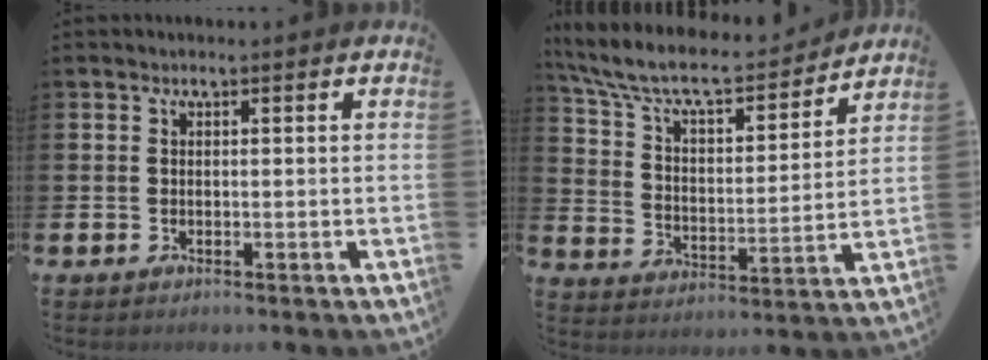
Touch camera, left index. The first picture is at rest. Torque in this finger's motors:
{"motor_torque": [1.06, -1.07, 0.71, 0.21]}